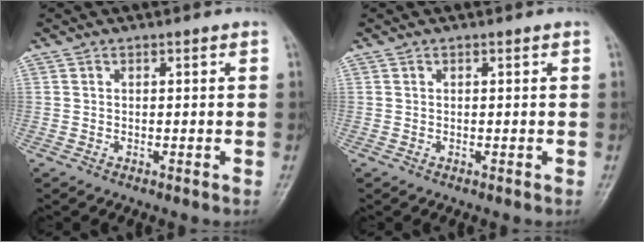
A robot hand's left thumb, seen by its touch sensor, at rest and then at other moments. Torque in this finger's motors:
{"motor_torque": [0.00, 0.00, 0.00, 0.00, 0.00]}